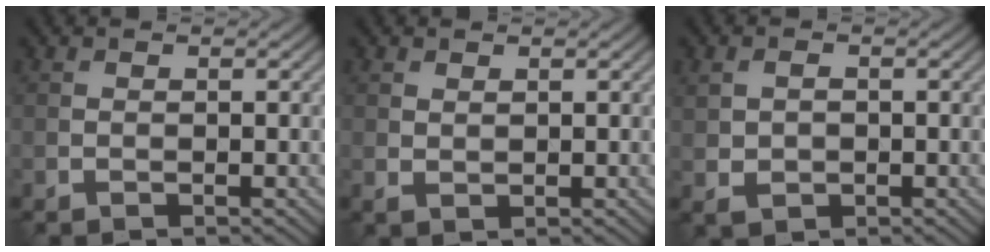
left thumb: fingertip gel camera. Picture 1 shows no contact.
{"total": 1.1, "force": [0.7, 0.7, 0.5], "torque": [-0.011, -0.003, 0.018]}
{"total": 2.6, "force": [0.1, 2.0, 1.6], "torque": [-0.036, -0.003, 0.004]}